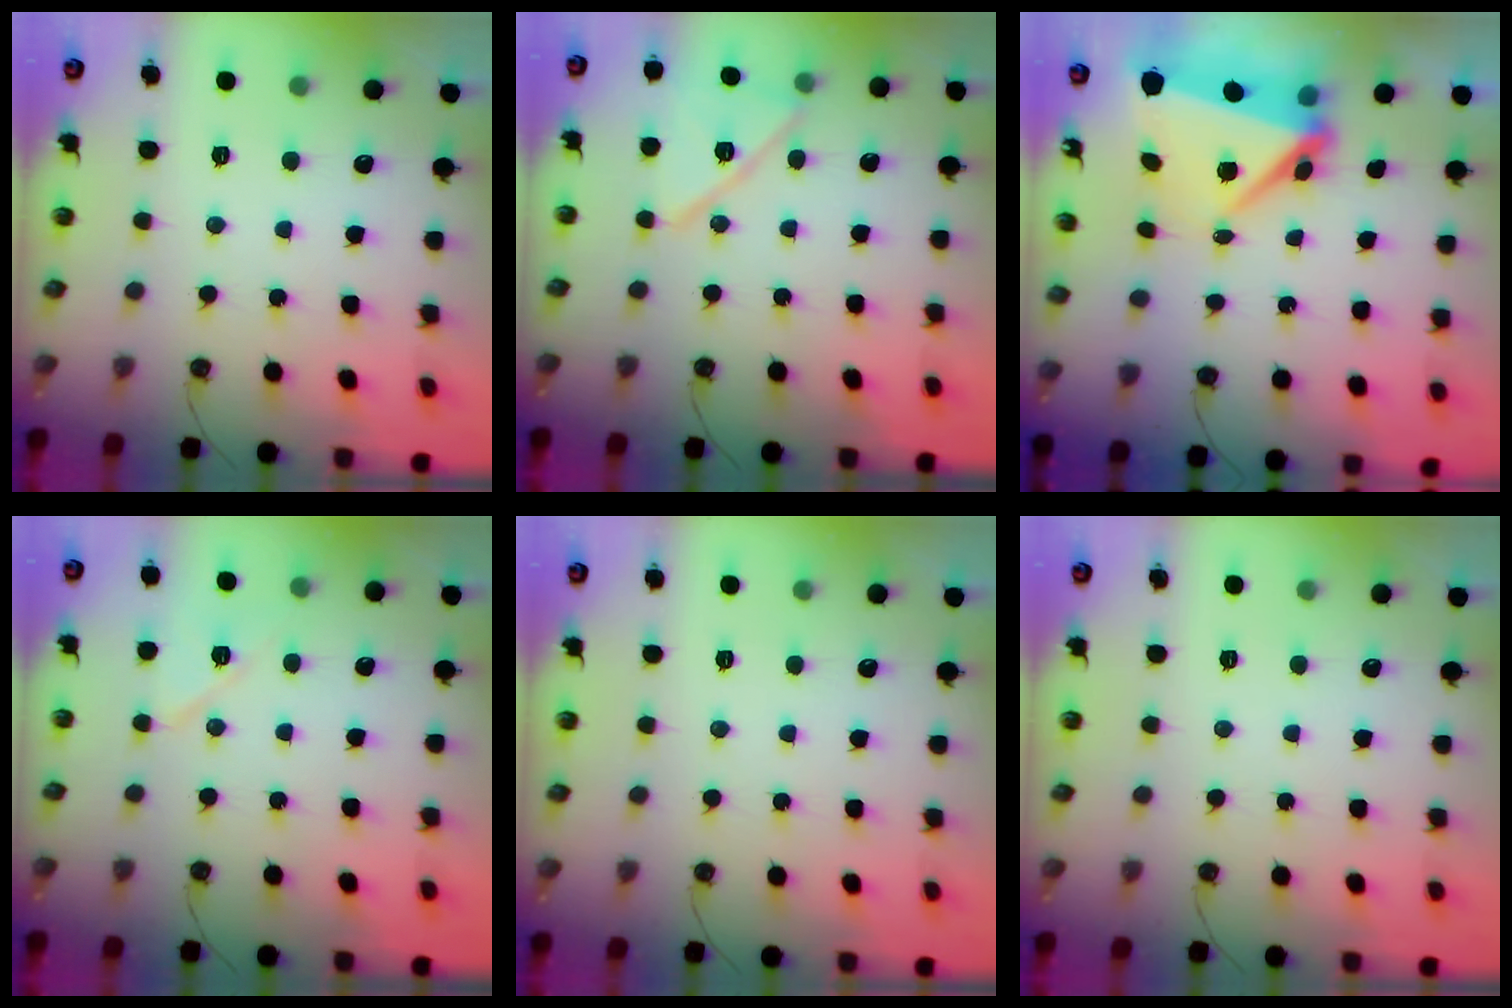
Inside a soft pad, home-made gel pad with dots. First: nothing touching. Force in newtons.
{"total": 13.3, "press": 13.3, "slide": 0.2}
{"total": 8.0, "press": 7.9, "slide": 1.1}
{"total": 7.5, "press": 7.4, "slide": 0.9}
{"total": 0.0}
{"total": 0.0}